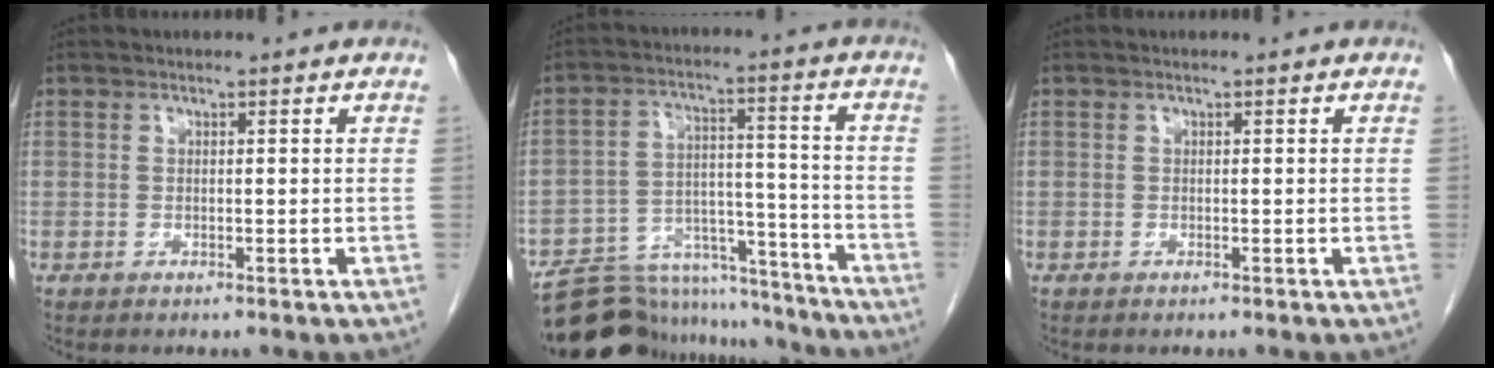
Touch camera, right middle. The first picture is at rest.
{"total": 18.2, "force": [-17.2, 4.7, 3.9], "torque": [-0.075, 0.032, -0.255]}
{"total": 0.0}